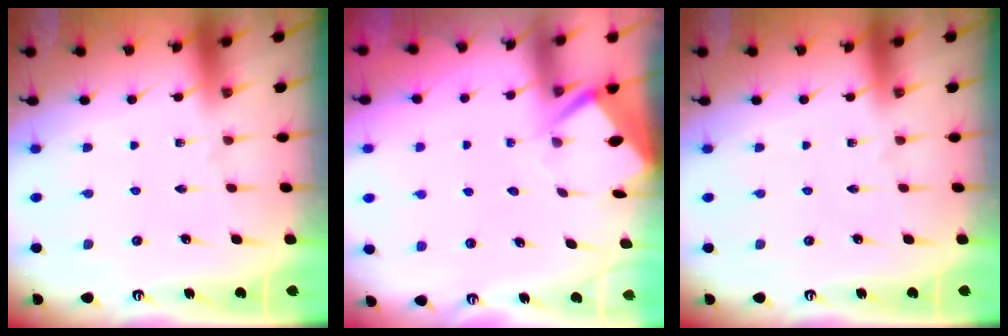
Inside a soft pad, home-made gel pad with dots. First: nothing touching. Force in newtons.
{"total": 3.4, "press": 3.4, "slide": 0.3}
{"total": 0.0}